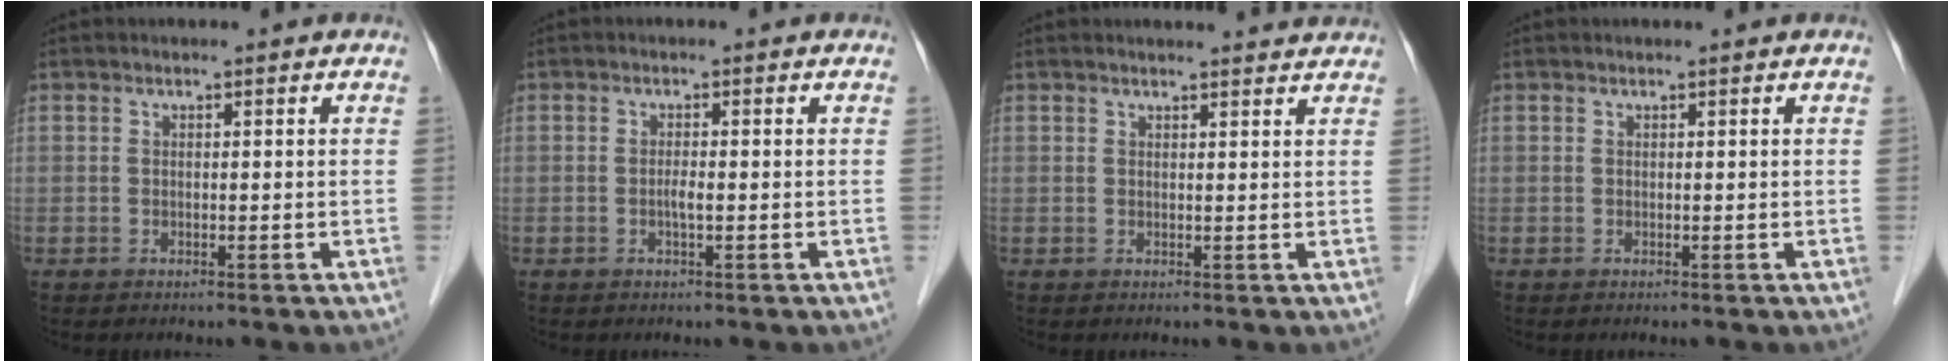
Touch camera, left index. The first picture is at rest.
{"total": 1.2, "force": [-0.3, 0.1, 1.2], "torque": [-0.024, 0.000, -0.005]}
{"total": 5.4, "force": [5.3, 0.6, 1.0], "torque": [-0.011, 0.011, 0.050]}
{"total": 0.0}